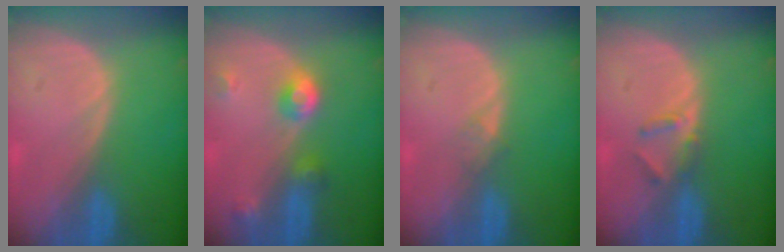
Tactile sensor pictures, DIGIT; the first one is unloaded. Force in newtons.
{"total": 4.9, "press": 4.4, "slide": 2.1}
{"total": 1.1, "press": 1.0, "slide": 0.1}
{"total": 2.5, "press": 2.3, "slide": 1.0}